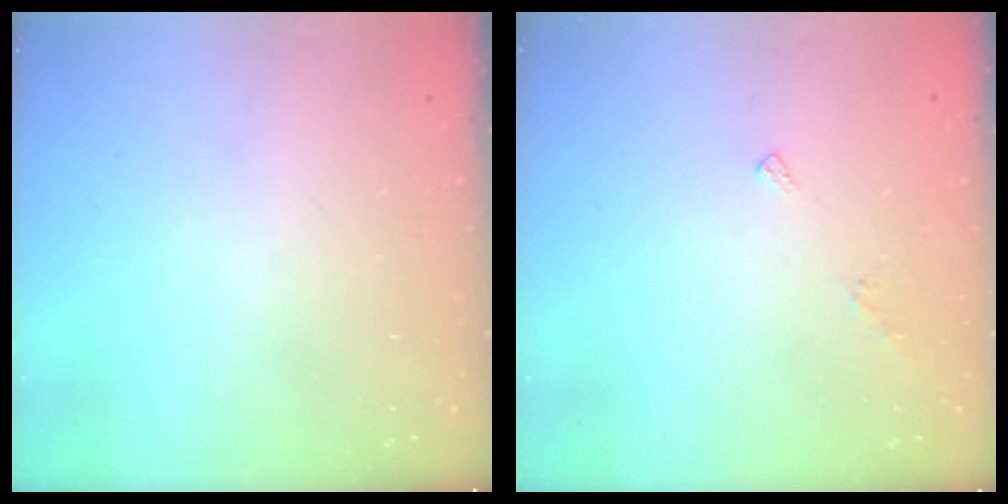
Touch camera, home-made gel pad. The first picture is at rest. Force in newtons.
{"total": 4.1, "press": 4.1, "slide": 0.3}